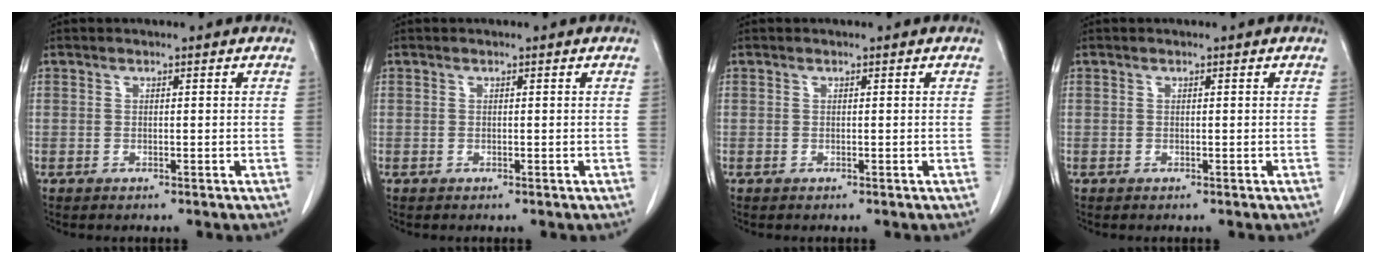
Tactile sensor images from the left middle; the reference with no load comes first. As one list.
[{"total": 0.0}, {"total": 0.0}, {"total": 0.0}]